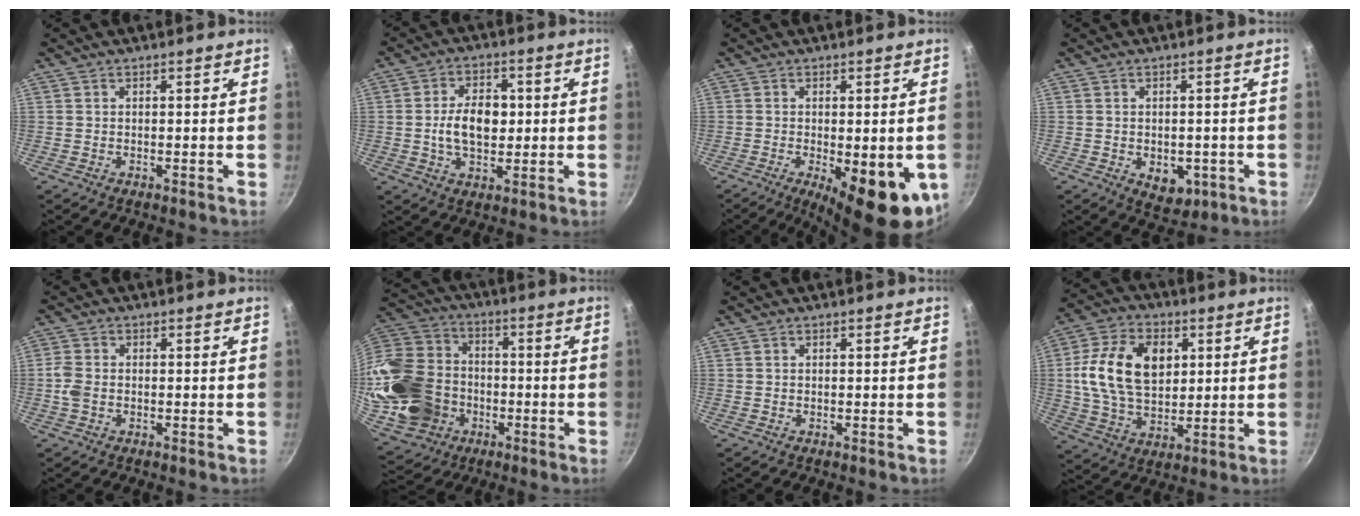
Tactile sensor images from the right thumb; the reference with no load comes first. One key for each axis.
{"total": 9.3, "fx": 0.1, "fy": 6.0, "fz": 7.1, "tx": -0.101, "ty": 0.006, "tz": -0.004}
{"total": 14.6, "fx": -4.3, "fy": 5.3, "fz": 12.9, "tx": -0.150, "ty": -0.010, "tz": -0.046}
{"total": 6.1, "fx": -1.8, "fy": 4.2, "fz": 4.0, "tx": -0.033, "ty": -0.001, "tz": -0.015}
{"total": 3.1, "fx": -0.7, "fy": 2.2, "fz": 2.1, "tx": -0.050, "ty": 0.005, "tz": -0.019}
{"total": 24.3, "fx": -4.8, "fy": 19.4, "fz": 13.9, "tx": -0.281, "ty": 0.043, "tz": -0.069}
{"total": 0.0}
{"total": 16.6, "fx": 3.1, "fy": 11.1, "fz": 11.9, "tx": -0.202, "ty": 0.000, "tz": 0.052}